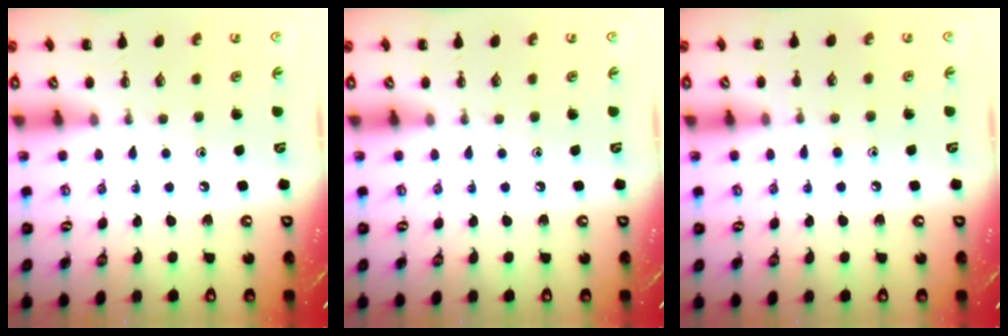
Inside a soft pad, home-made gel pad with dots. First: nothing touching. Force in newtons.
{"total": 0.0}
{"total": 6.0, "press": 5.6, "slide": 2.1}